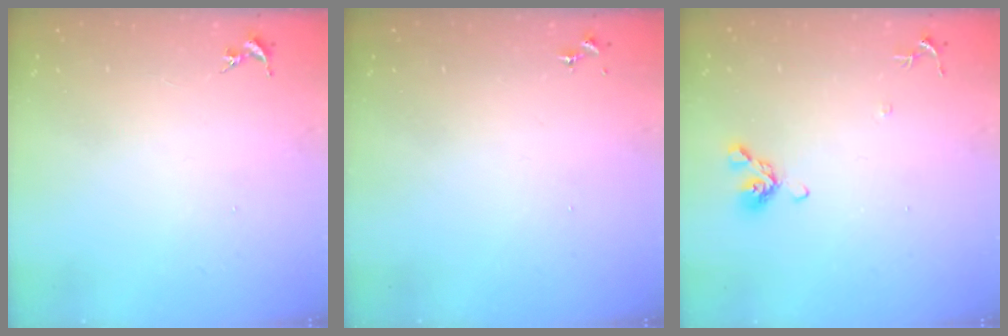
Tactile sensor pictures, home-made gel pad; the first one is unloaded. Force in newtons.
{"total": 0.0}
{"total": 8.7, "press": 8.5, "slide": 1.8}